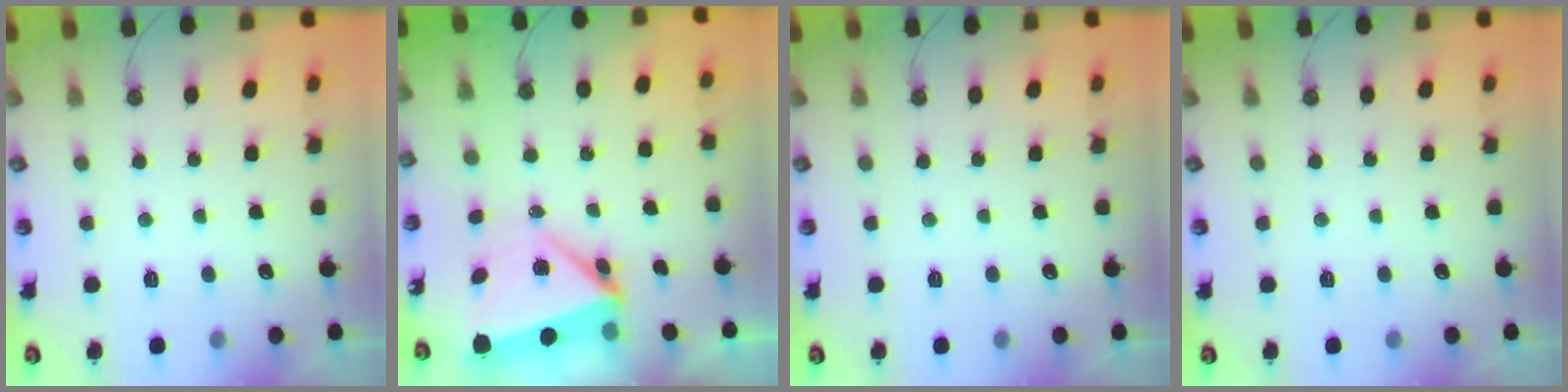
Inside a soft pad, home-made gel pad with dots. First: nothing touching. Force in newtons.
{"total": 5.3, "press": 5.3, "slide": 0.2}
{"total": 0.0}
{"total": 0.0}